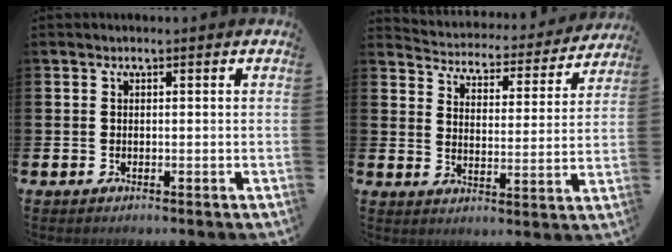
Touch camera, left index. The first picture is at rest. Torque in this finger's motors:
{"motor_torque": [0.62, -1.52, 0.19, 0.01]}